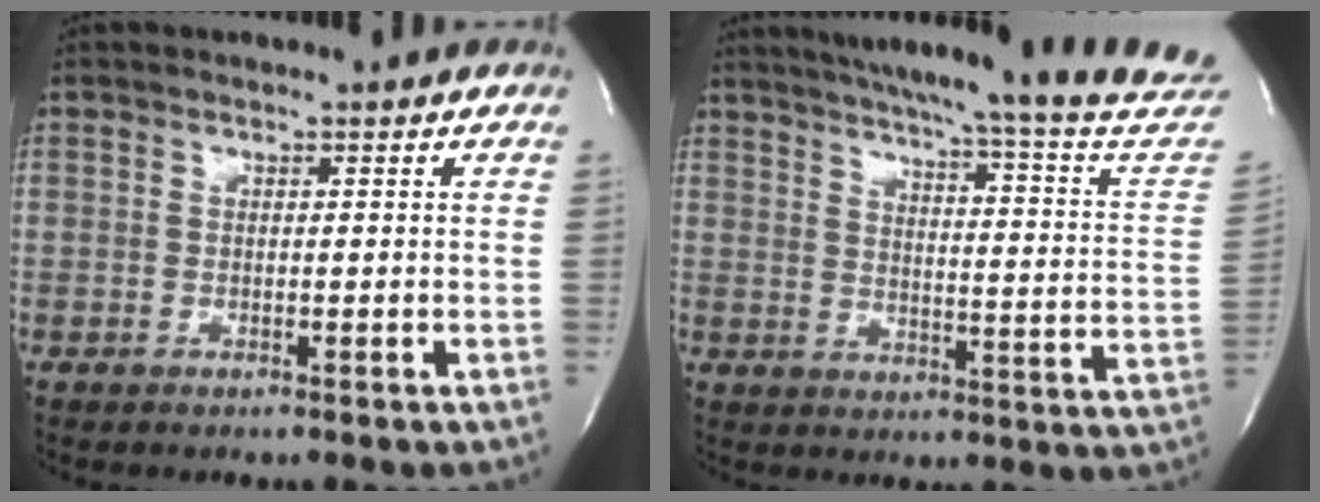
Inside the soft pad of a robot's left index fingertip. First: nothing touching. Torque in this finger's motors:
{"motor_torque": [0.04, -0.06, 0.27, 0.05]}